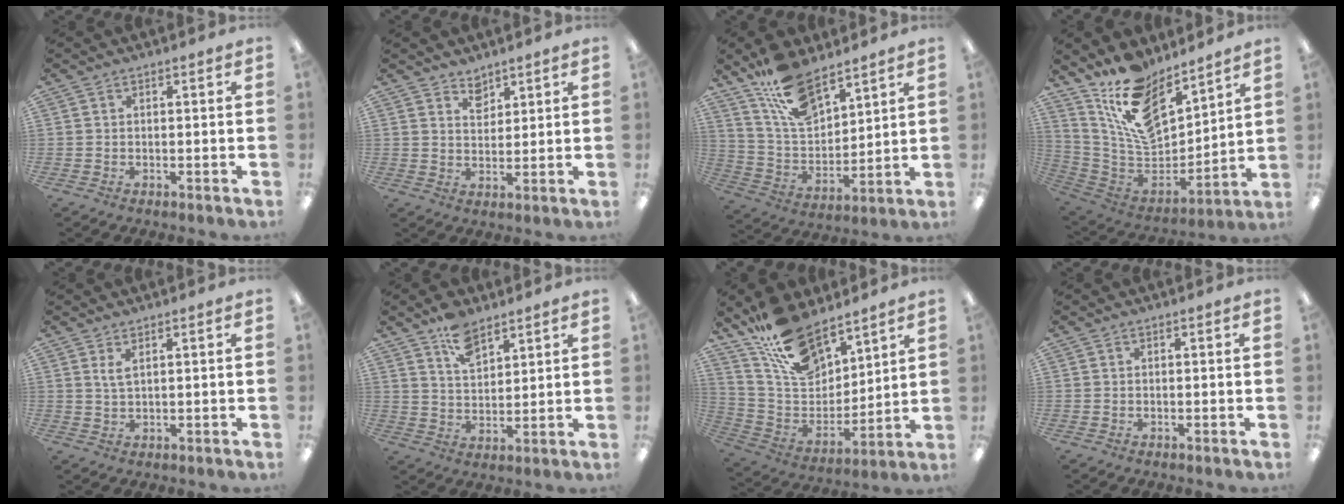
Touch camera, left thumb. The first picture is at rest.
{"total": 4.0, "force": [3.4, 2.0, 0.6], "torque": [-0.004, -0.016, 0.062]}
{"total": 14.7, "force": [10.9, 6.5, 7.5], "torque": [-0.155, -0.051, 0.203]}
{"total": 16.2, "force": [12.2, 7.3, 7.6], "torque": [-0.152, -0.084, 0.226]}
{"total": 2.4, "force": [1.5, 0.8, 1.8], "torque": [-0.032, 0.000, 0.024]}
{"total": 8.2, "force": [5.9, 4.1, 4.0], "torque": [-0.072, -0.024, 0.106]}
{"total": 17.7, "force": [13.1, 8.7, 8.0], "torque": [-0.162, -0.073, 0.246]}
{"total": 0.0}